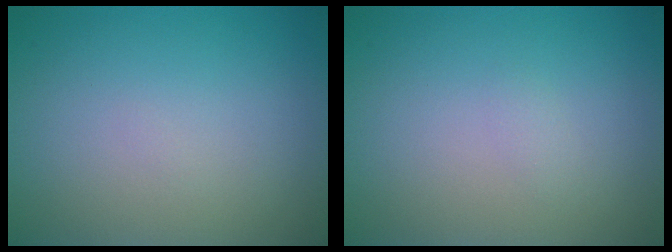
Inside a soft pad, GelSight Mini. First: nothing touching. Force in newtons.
{"total": 0.6, "press": 0.6, "slide": 0.0}